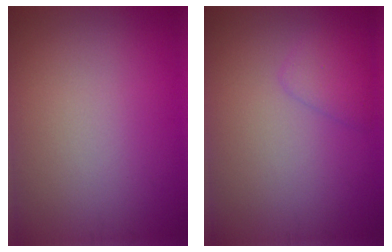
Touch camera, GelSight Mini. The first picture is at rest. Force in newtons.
{"total": 1.8, "press": 1.8, "slide": 0.1}